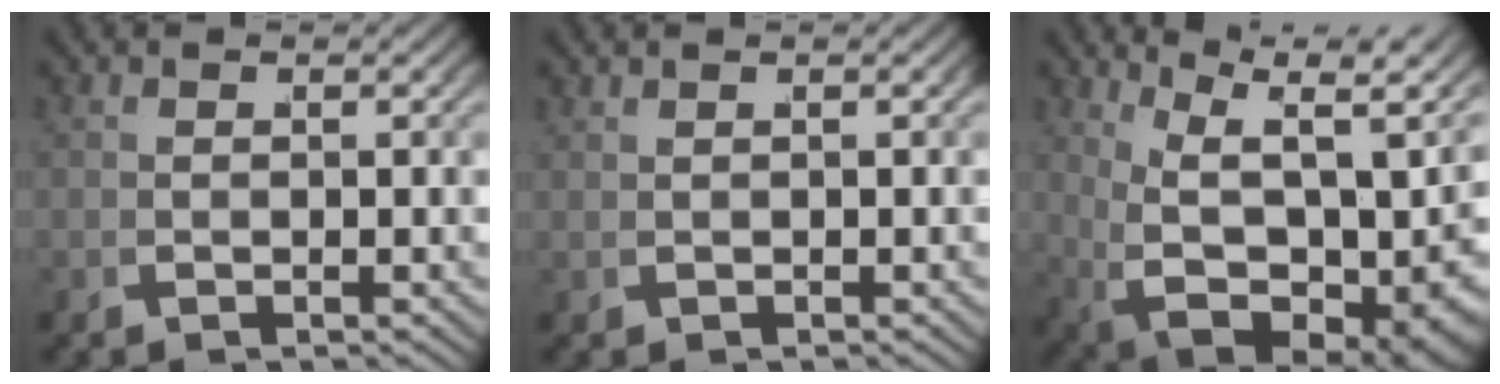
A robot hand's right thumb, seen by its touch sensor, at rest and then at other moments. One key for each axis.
{"total": 0.5, "fx": 0.5, "fy": 0.0, "fz": 0.1, "tx": 0.003, "ty": 0.001, "tz": 0.014}
{"total": 17.2, "fx": 0.5, "fy": 11.6, "fz": 12.7, "tx": -0.238, "ty": -0.052, "tz": 0.029}